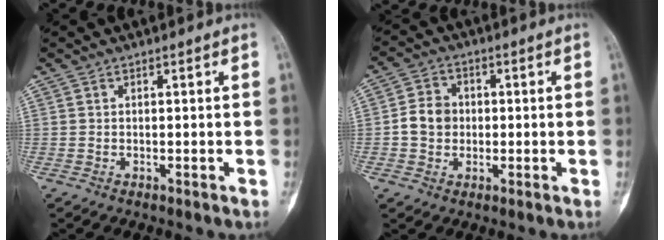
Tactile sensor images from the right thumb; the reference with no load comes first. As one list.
[{"total": 6.0, "force": [-0.3, 5.2, 2.9], "torque": [-0.035, 0.013, -0.012]}]